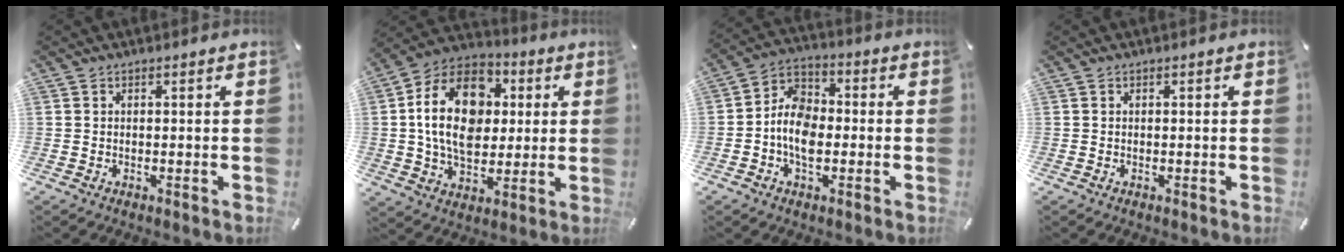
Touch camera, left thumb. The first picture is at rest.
{"total": 19.3, "force": [2.3, 14.0, 13.1], "torque": [-0.251, 0.009, 0.036]}
{"total": 8.4, "force": [-2.6, 5.7, 5.5], "torque": [-0.121, 0.018, -0.049]}
{"total": 0.0}